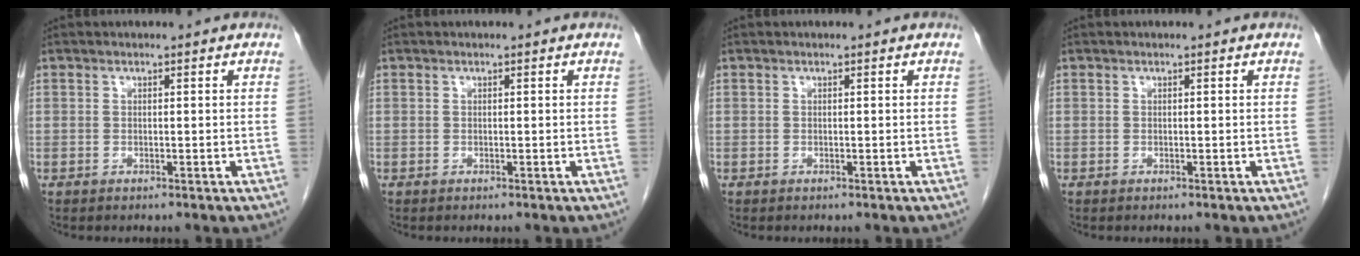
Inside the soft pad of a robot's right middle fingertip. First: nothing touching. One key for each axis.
{"total": 0.0}
{"total": 0.0}
{"total": 0.0}